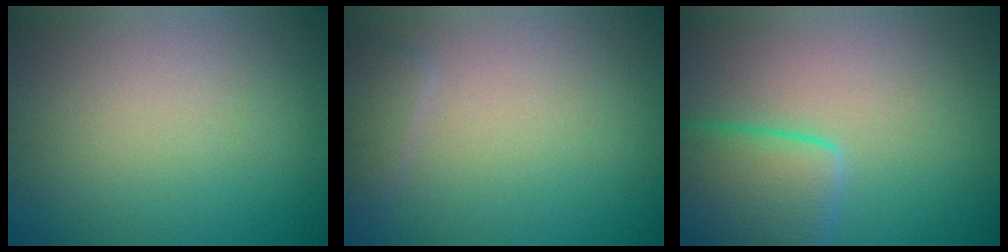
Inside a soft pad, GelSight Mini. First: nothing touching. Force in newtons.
{"total": 1.6, "press": 1.6, "slide": 0.2}
{"total": 6.9, "press": 6.9, "slide": 0.5}